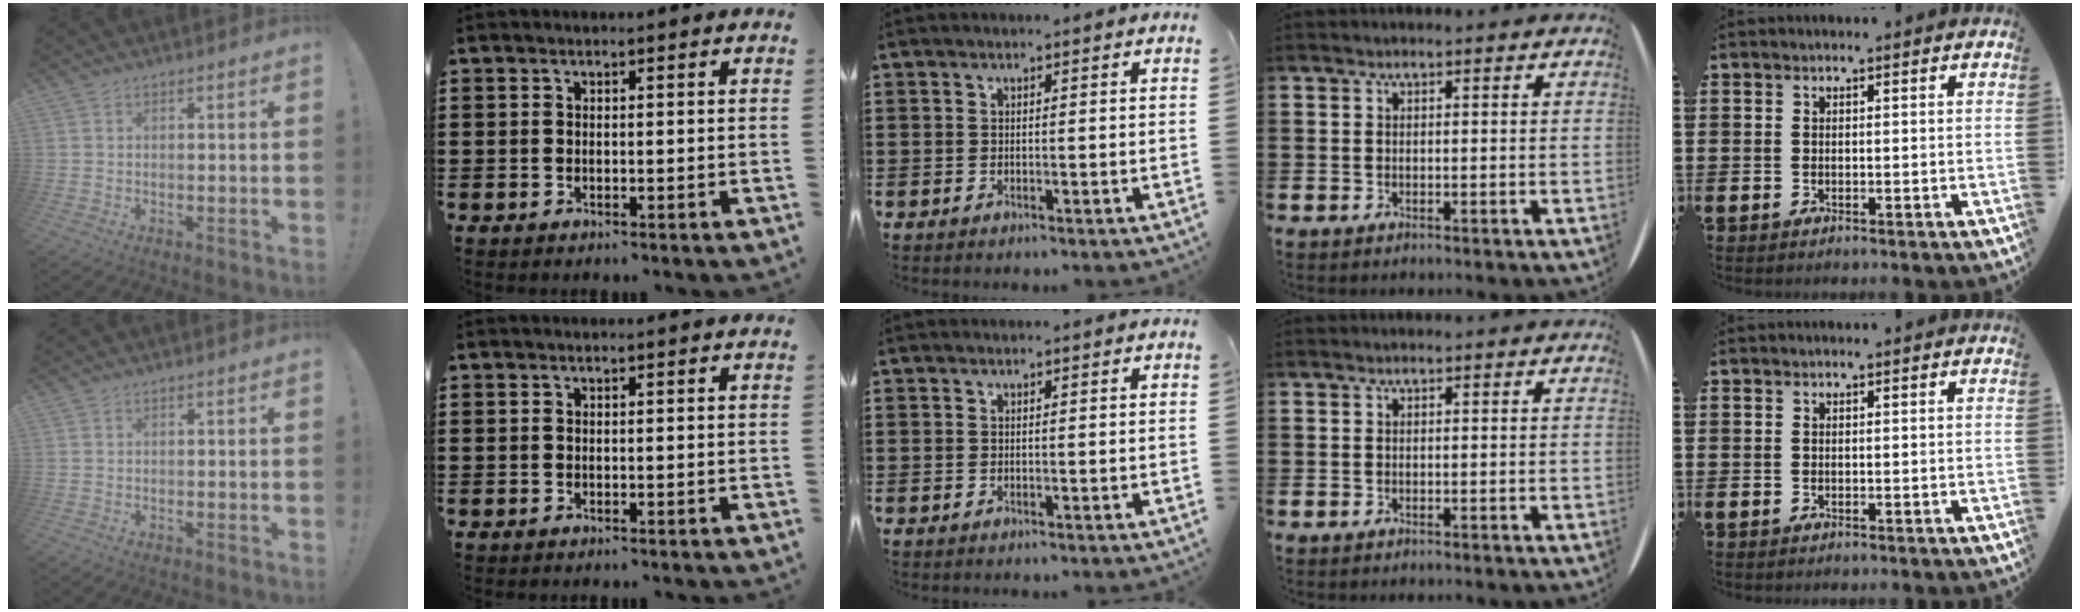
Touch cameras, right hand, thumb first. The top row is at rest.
{}